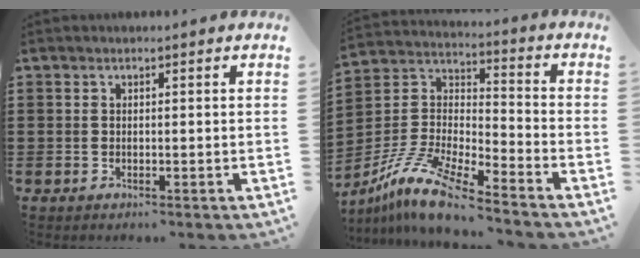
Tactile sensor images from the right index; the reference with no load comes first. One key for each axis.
{"total": 11.8, "fx": -10.0, "fy": 1.5, "fz": 6.1, "tx": -0.149, "ty": 0.009, "tz": -0.207}